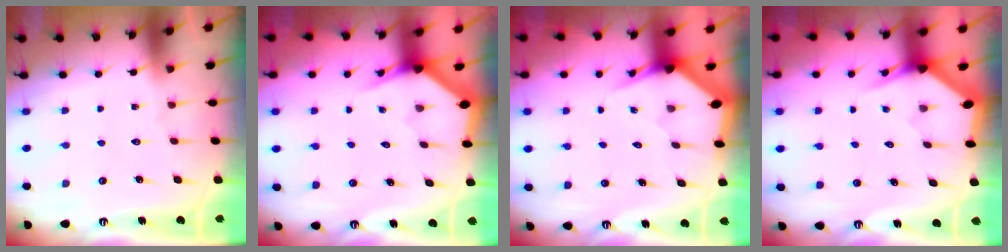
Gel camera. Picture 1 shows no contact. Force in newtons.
{"total": 2.9, "press": 2.9, "slide": 0.1}
{"total": 3.3, "press": 3.3, "slide": 0.2}
{"total": 3.1, "press": 3.1, "slide": 0.1}